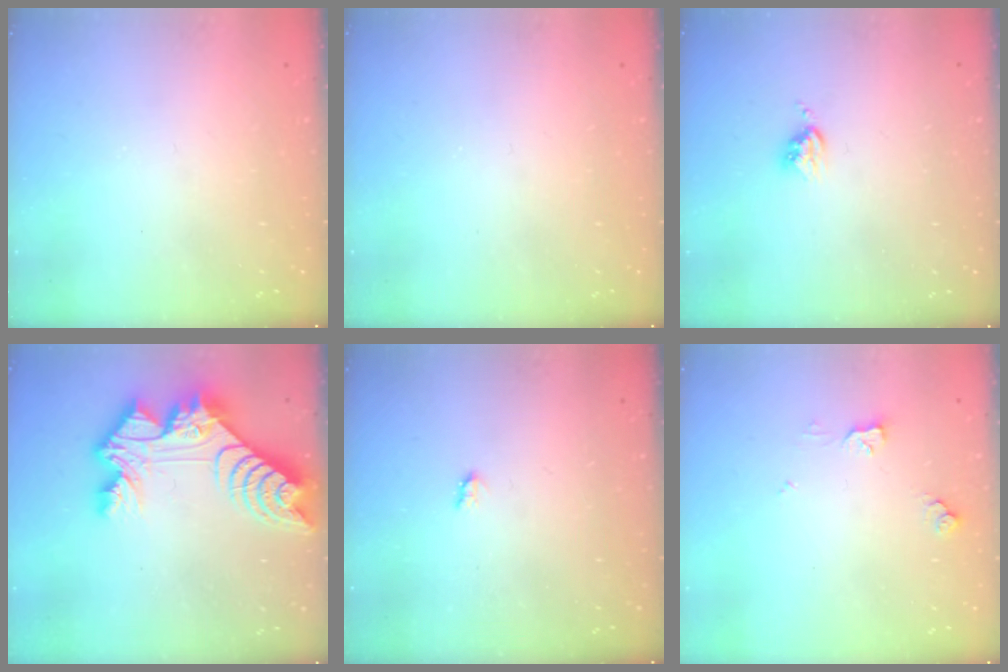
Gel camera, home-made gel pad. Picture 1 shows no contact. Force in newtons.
{"total": 0.0}
{"total": 3.8, "press": 3.8, "slide": 0.5}
{"total": 14.9, "press": 14.8, "slide": 1.5}
{"total": 1.7, "press": 1.6, "slide": 0.3}
{"total": 5.7, "press": 5.6, "slide": 0.9}